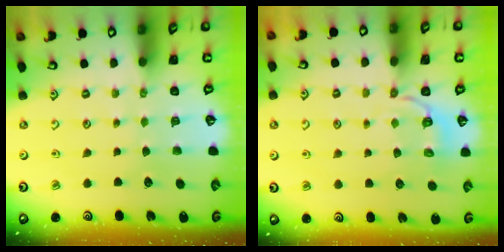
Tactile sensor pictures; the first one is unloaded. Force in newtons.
{"total": 5.3, "press": 4.8, "slide": 2.3}